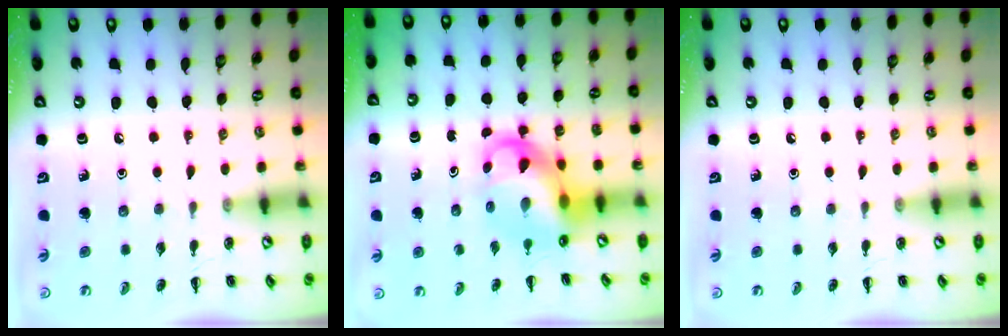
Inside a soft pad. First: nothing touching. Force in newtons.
{"total": 8.8, "press": 8.4, "slide": 2.7}
{"total": 0.0}